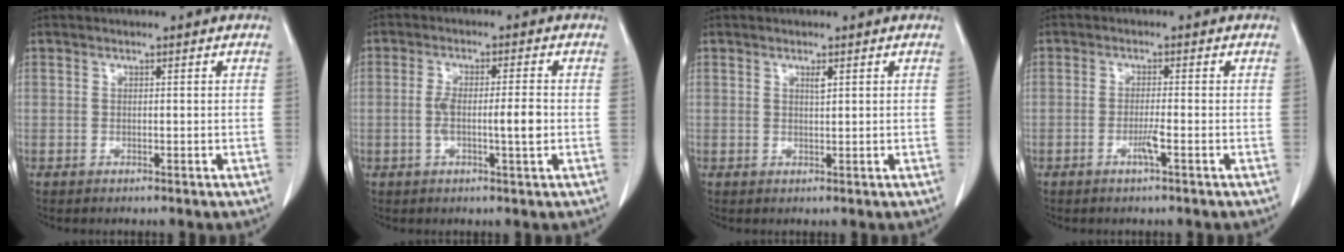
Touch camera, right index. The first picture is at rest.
{"total": 5.5, "force": [-0.7, 0.5, 5.4], "torque": [-0.102, 0.004, -0.009]}
{"total": 1.0, "force": [0.5, 0.1, 0.8], "torque": [-0.020, -0.004, 0.009]}
{"total": 2.1, "force": [-0.9, -0.2, 1.9], "torque": [-0.036, -0.001, -0.018]}